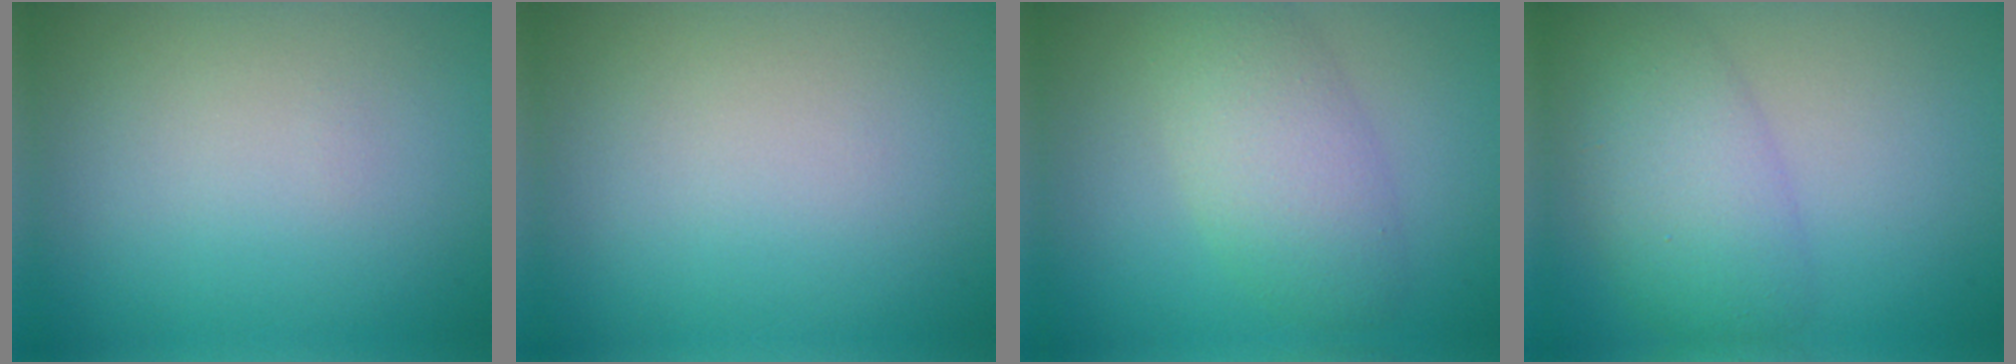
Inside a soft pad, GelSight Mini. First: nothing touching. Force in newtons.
{"total": 0.0}
{"total": 4.7, "press": 4.7, "slide": 0.3}
{"total": 5.7, "press": 5.7, "slide": 0.2}